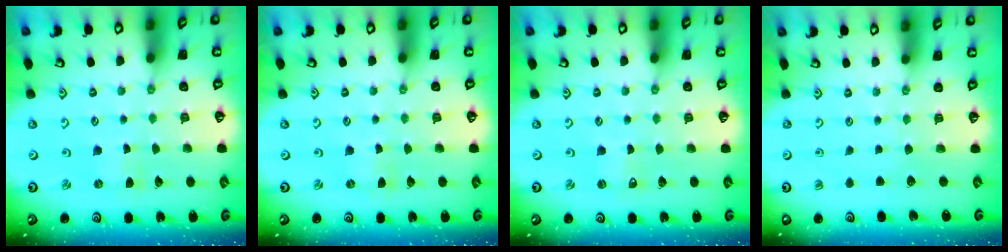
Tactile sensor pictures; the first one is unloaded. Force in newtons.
{"total": 0.0}
{"total": 0.0}
{"total": 0.0}